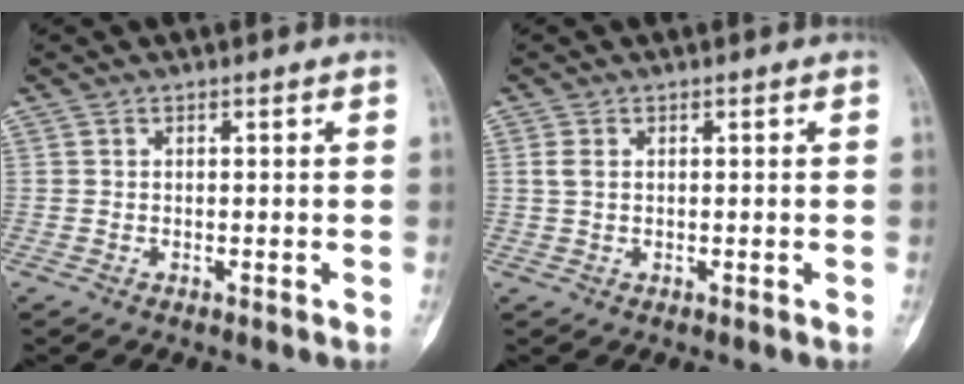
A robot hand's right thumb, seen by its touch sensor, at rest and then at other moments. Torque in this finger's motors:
{"motor_torque": [-0.21, -0.04, 0.13, -0.08, -0.02]}